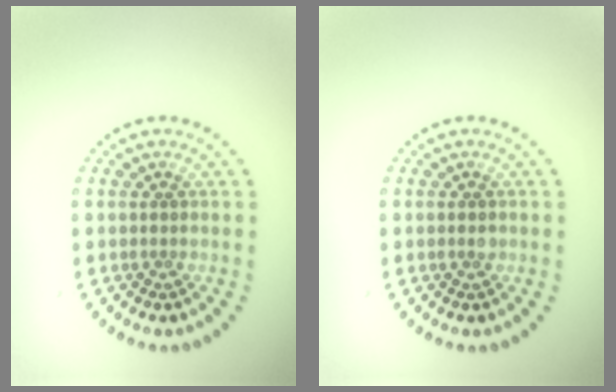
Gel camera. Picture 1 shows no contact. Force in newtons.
{"total": 0.7, "press": 0.7, "slide": 0.1}